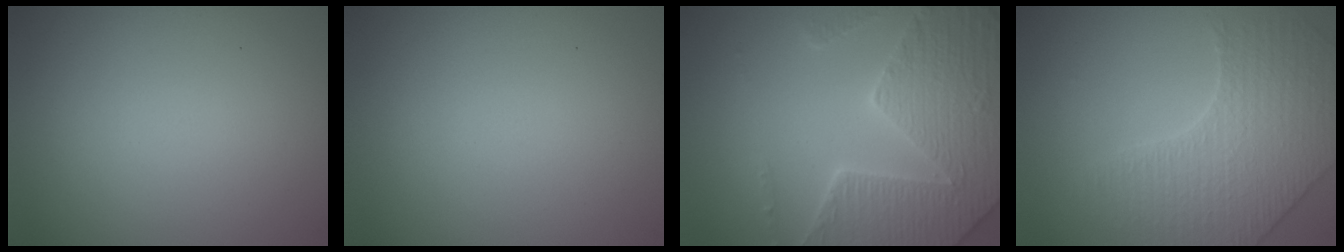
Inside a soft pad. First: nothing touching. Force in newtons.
{"total": 0.0}
{"total": 7.6, "press": 7.3, "slide": 1.9}
{"total": 4.0, "press": 4.0, "slide": 0.3}